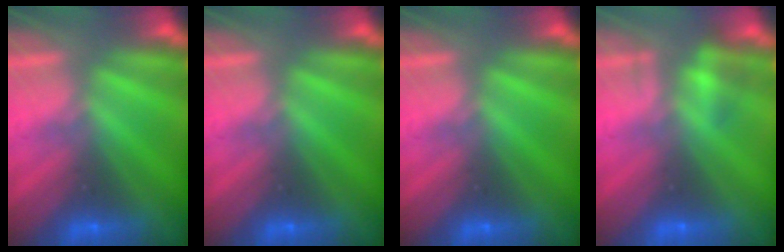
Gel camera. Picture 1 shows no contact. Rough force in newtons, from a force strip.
{"total": 0.0}
{"total": 0.0}
{"total": 2.1}